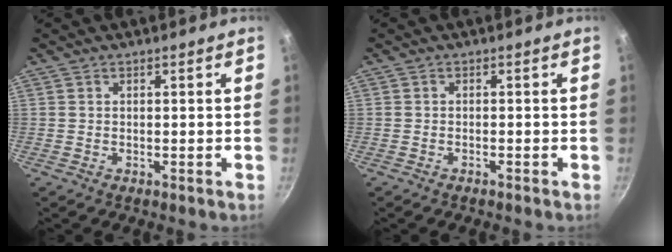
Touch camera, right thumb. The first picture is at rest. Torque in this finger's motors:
{"motor_torque": [-0.01, -0.13, -0.07, 0.03, -0.02]}